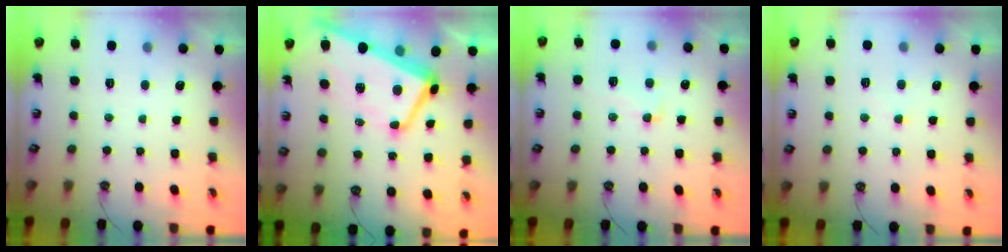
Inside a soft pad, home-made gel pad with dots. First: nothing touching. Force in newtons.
{"total": 4.4, "press": 4.2, "slide": 1.1}
{"total": 1.6, "press": 1.1, "slide": 1.1}
{"total": 4.3, "press": 4.2, "slide": 0.5}